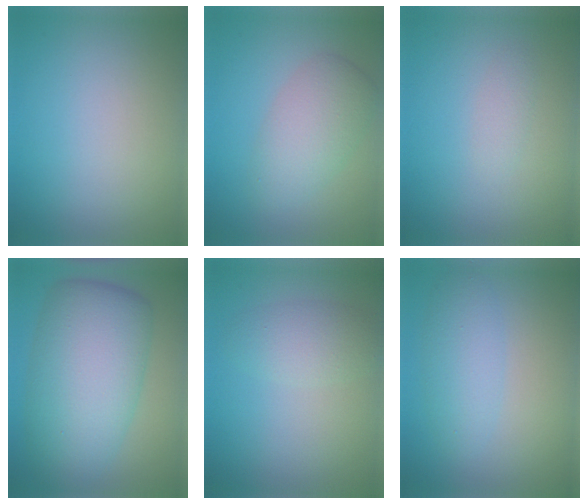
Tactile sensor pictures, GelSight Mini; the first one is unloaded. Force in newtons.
{"total": 4.2, "press": 4.2, "slide": 0.1}
{"total": 0.9, "press": 0.9, "slide": 0.0}
{"total": 10.6, "press": 10.6, "slide": 0.3}
{"total": 2.5, "press": 2.5, "slide": 0.2}
{"total": 3.3, "press": 3.2, "slide": 0.1}